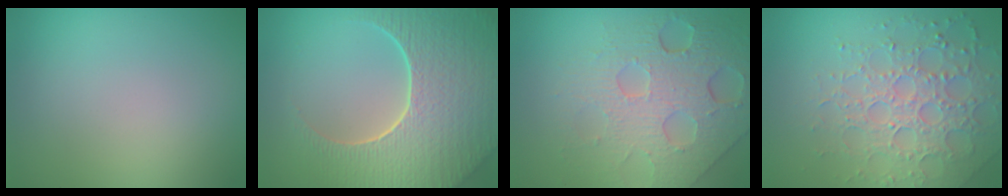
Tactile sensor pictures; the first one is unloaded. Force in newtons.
{"total": 9.3, "press": 6.7, "slide": 6.5}
{"total": 8.1, "press": 5.4, "slide": 6.1}
{"total": 4.9, "press": 4.7, "slide": 1.3}